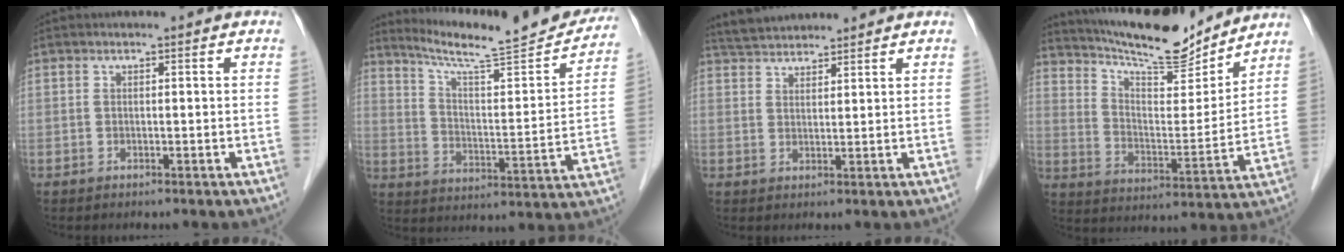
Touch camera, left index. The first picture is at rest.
{"total": 20.6, "force": [19.0, 1.0, 7.9], "torque": [-0.123, -0.041, 0.267]}
{"total": 5.9, "force": [5.7, 1.0, 1.2], "torque": [-0.026, 0.036, 0.103]}
{"total": 16.4, "force": [15.2, 2.5, 5.8], "torque": [-0.107, -0.009, 0.243]}